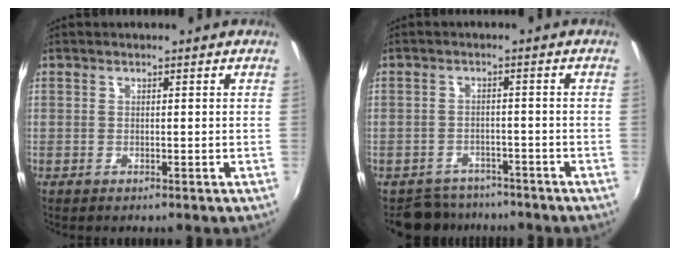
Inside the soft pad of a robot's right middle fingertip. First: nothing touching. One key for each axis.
{"total": 5.2, "fx": -4.5, "fy": 2.5, "fz": 0.3, "tx": -0.020, "ty": 0.003, "tz": -0.071}